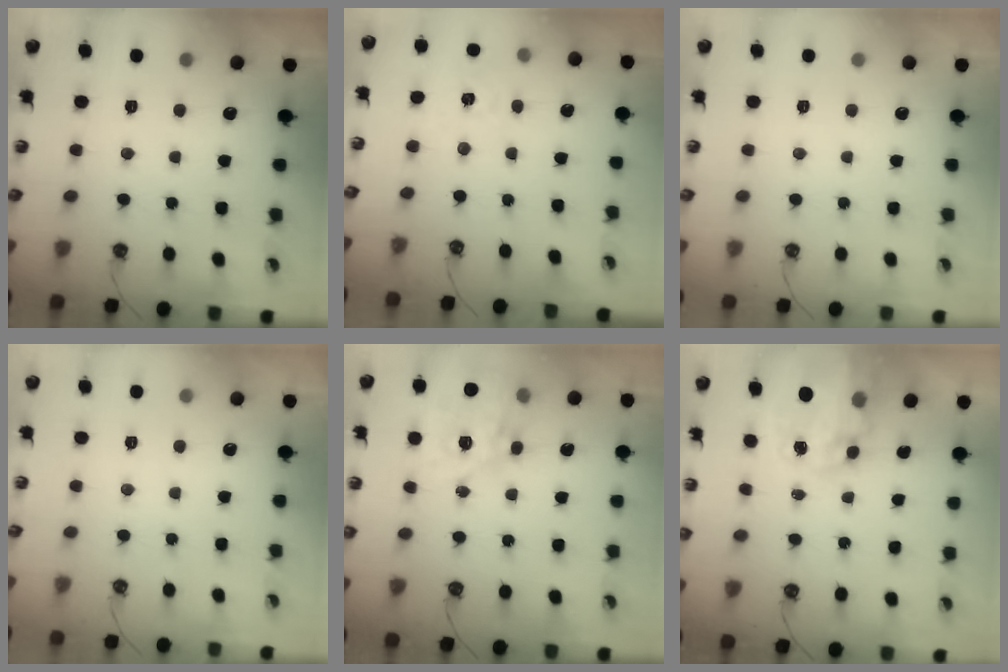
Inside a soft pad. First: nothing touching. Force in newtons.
{"total": 1.9, "press": 1.8, "slide": 0.3}
{"total": 0.0}
{"total": 0.0}
{"total": 14.5, "press": 14.4, "slide": 1.2}
{"total": 10.1, "press": 10.0, "slide": 0.9}